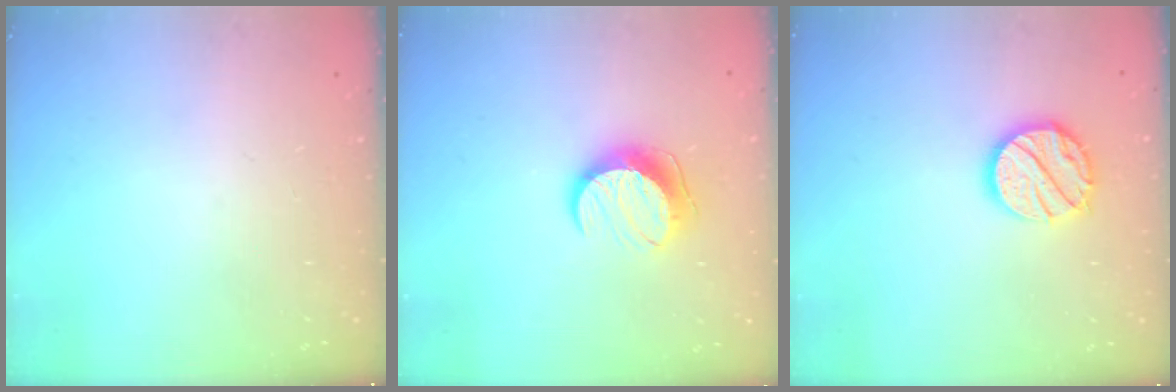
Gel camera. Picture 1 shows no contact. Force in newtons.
{"total": 10.3, "press": 10.3, "slide": 0.1}
{"total": 12.6, "press": 12.5, "slide": 0.8}